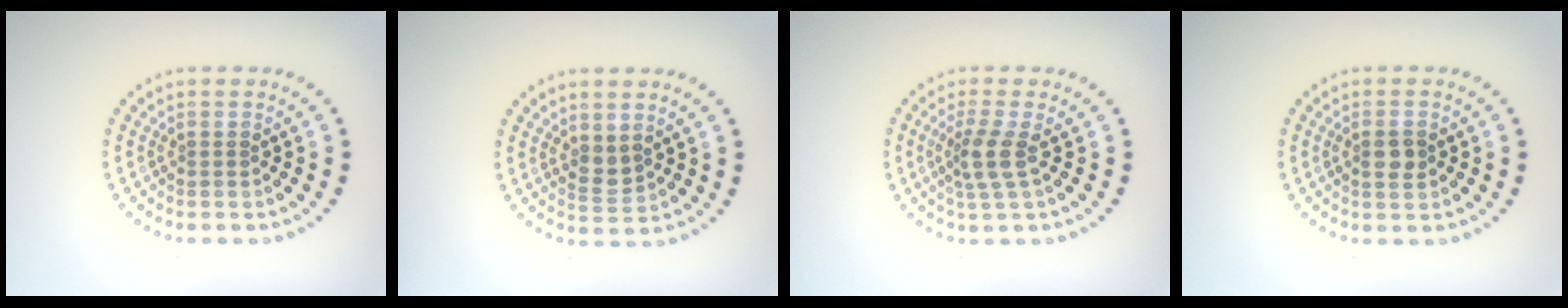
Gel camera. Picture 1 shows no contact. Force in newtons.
{"total": 1.7, "press": 1.6, "slide": 0.7}
{"total": 2.7, "press": 2.1, "slide": 1.7}
{"total": 1.8, "press": 1.8, "slide": 0.4}